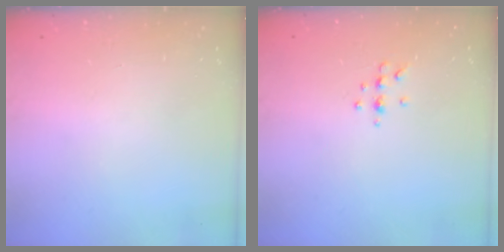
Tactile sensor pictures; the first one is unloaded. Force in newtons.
{"total": 4.7, "press": 4.6, "slide": 1.1}